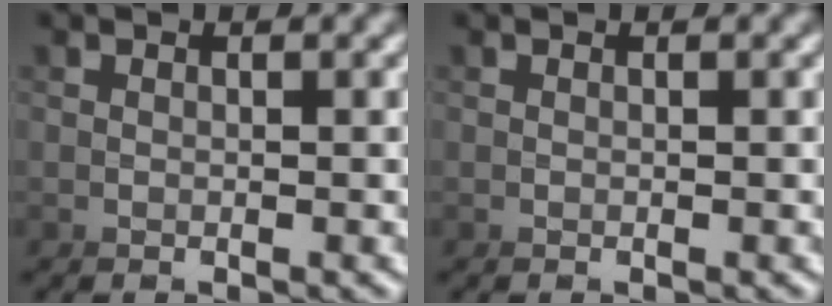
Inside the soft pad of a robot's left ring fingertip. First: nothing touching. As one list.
[{"total": 0.0}]